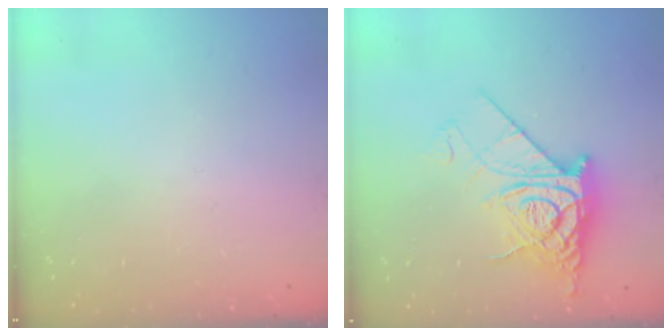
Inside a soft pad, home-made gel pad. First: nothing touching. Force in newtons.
{"total": 12.2, "press": 12.2, "slide": 1.1}